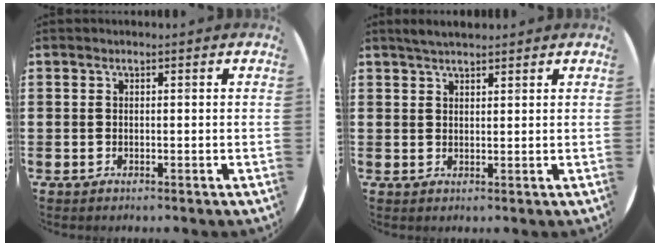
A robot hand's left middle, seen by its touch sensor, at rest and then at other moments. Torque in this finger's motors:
{"motor_torque": [0.38, -0.36, 0.00, 0.00]}